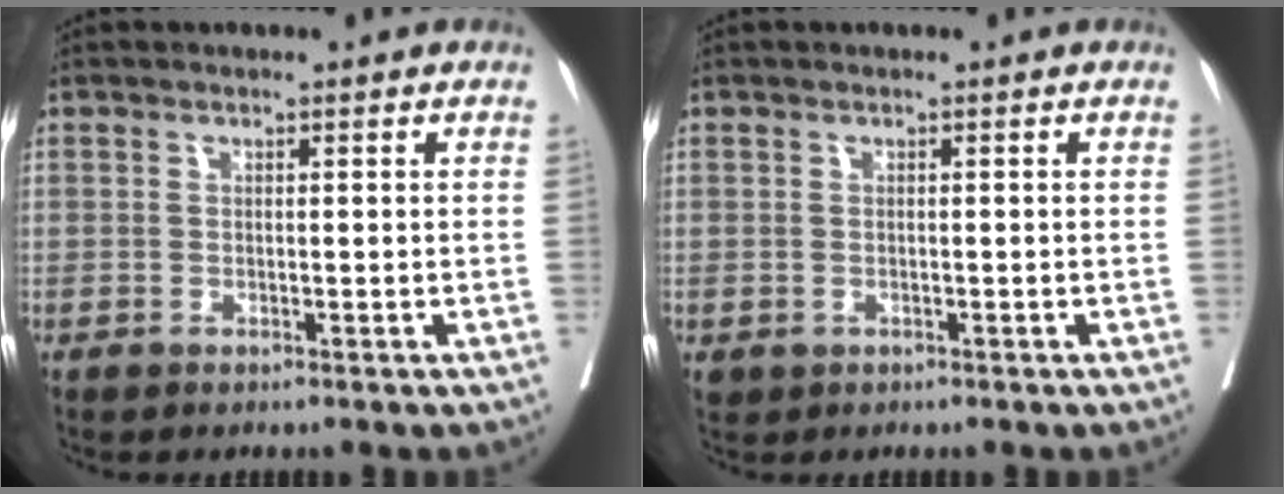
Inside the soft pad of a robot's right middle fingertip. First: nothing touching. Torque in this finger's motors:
{"motor_torque": [-0.10, -0.02, 0.00, 0.00]}